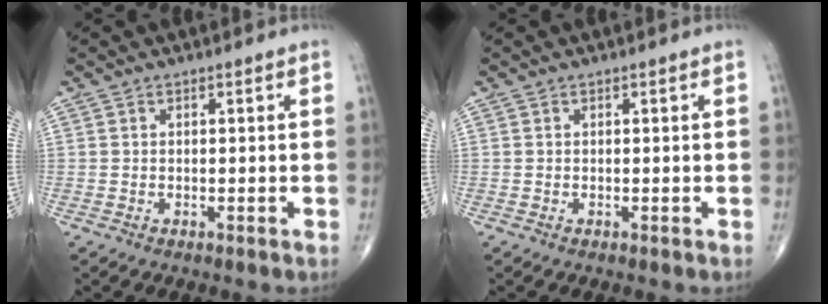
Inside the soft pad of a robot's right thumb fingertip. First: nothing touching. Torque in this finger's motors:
{"motor_torque": [-0.15, -0.06, 0.04, 0.01, 0.03]}